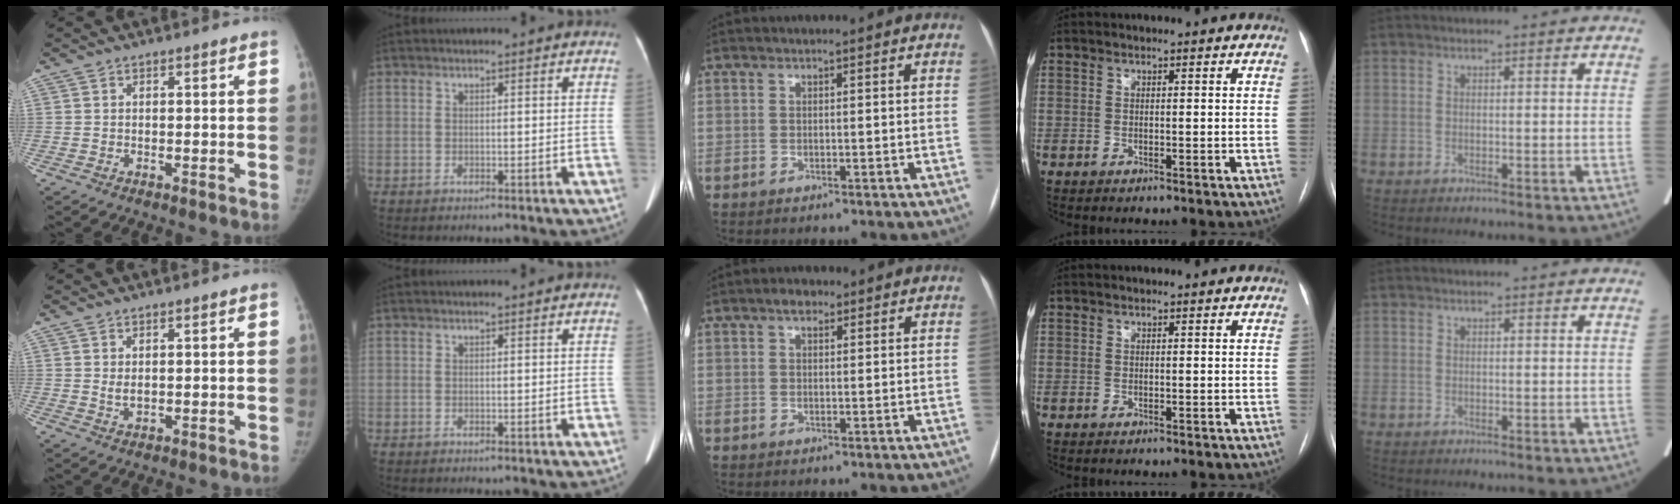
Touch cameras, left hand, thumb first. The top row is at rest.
{"thumb": {"total": 1.7, "force": [0.5, 1.0, 1.3], "torque": [-0.017, -0.006, 0.012]}, "middle": {"total": 2.2, "force": [1.4, 1.2, 1.2], "torque": [-0.023, 0.010, 0.021]}}